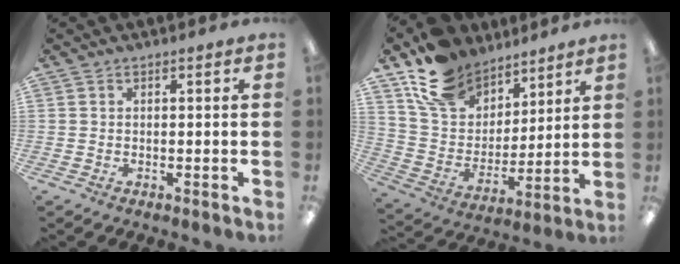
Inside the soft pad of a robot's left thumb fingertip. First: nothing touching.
{"total": 14.8, "force": [11.1, 9.0, 3.7], "torque": [-0.082, -0.078, 0.217]}